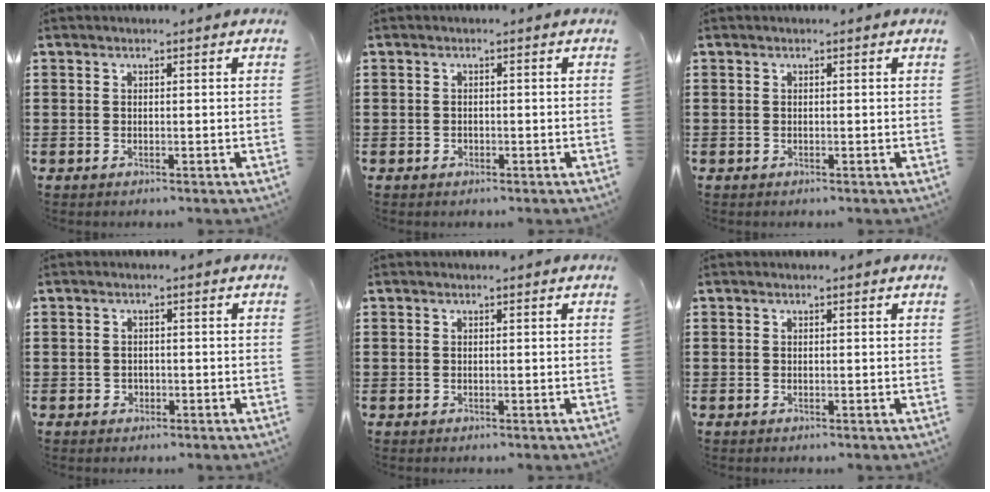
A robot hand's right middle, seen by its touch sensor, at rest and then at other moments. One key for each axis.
{"total": 0.6, "fx": -0.3, "fy": 0.6, "fz": 0.1, "tx": -0.003, "ty": 0.004, "tz": -0.008}
{"total": 0.0}
{"total": 0.9, "fx": -0.4, "fy": 0.8, "fz": 0.2, "tx": -0.006, "ty": 0.003, "tz": -0.010}
{"total": 0.0}
{"total": 0.0}